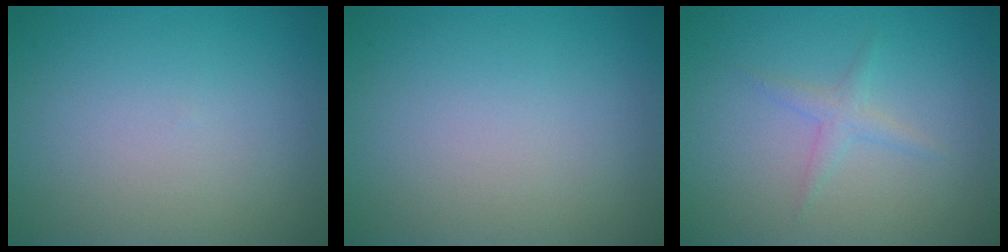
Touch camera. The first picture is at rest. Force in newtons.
{"total": 0.0}
{"total": 1.3, "press": 1.3, "slide": 0.0}